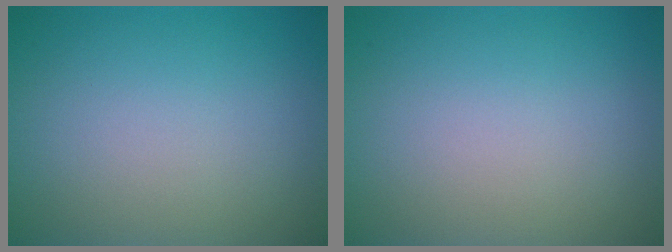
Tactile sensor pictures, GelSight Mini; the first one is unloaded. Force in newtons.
{"total": 0.0}